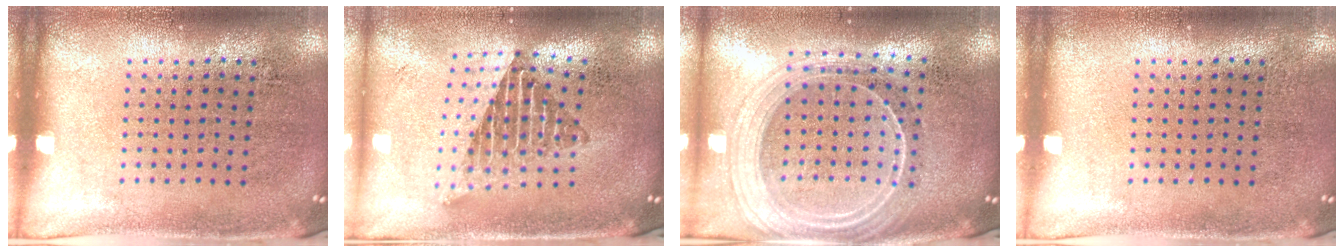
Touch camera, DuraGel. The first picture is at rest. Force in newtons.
{"total": 2.0, "press": 1.6, "slide": 1.3}
{"total": 2.2, "press": 1.9, "slide": 1.0}
{"total": 0.0}